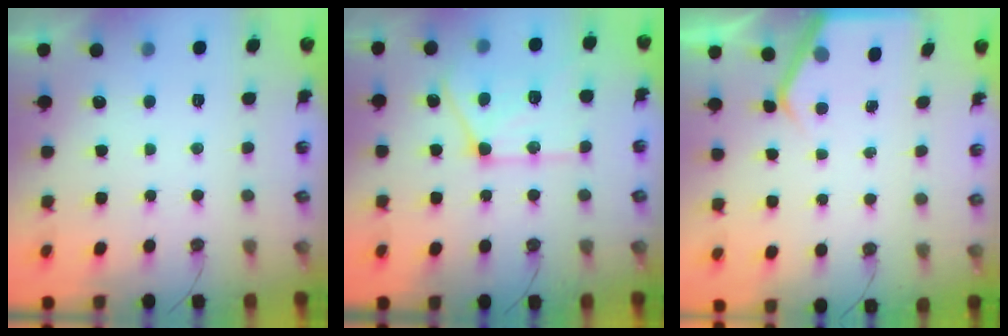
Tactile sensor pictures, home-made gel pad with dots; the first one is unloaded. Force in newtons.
{"total": 18.1, "press": 18.0, "slide": 1.7}
{"total": 4.3, "press": 4.2, "slide": 0.5}